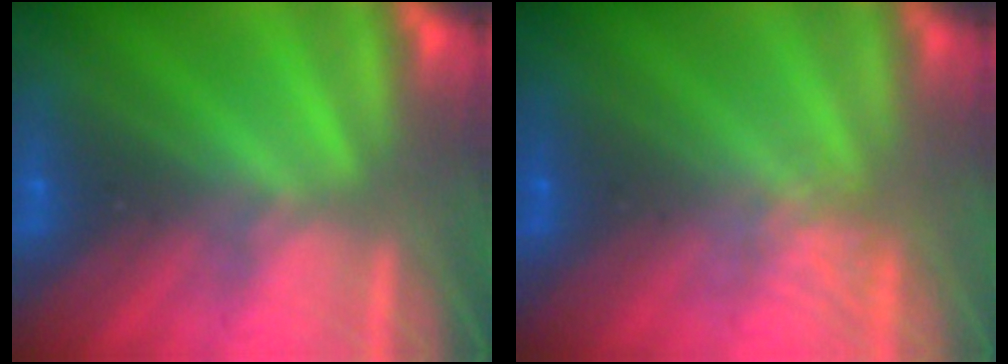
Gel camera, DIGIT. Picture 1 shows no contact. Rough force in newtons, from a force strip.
{"total": 1.7}